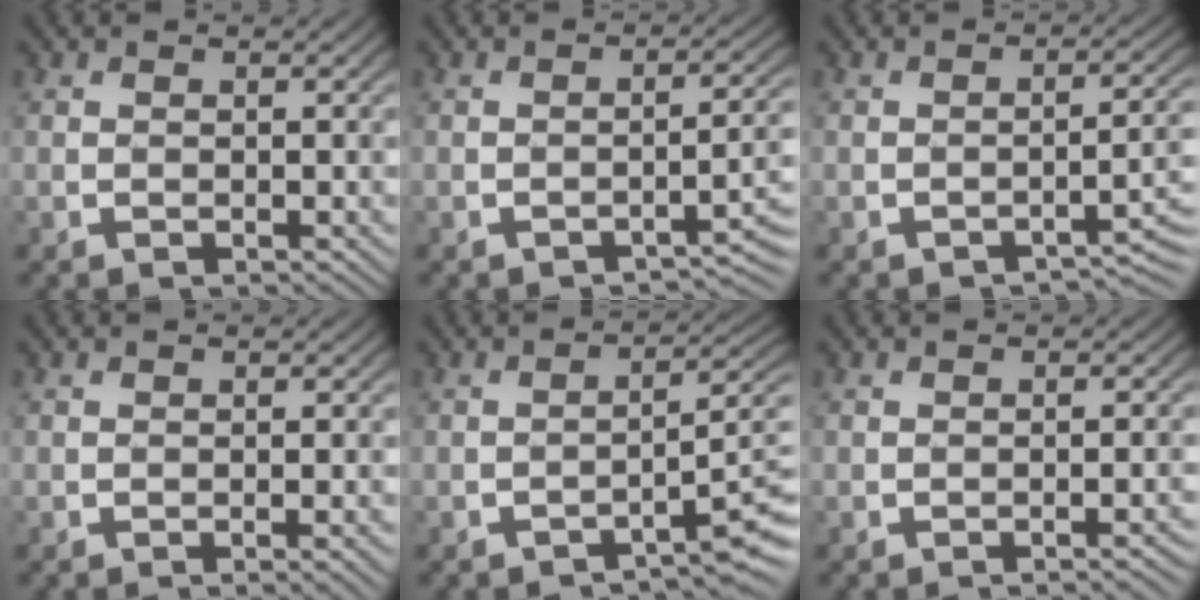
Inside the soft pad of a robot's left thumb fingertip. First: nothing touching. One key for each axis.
{"total": 4.2, "fx": -2.4, "fy": 1.1, "fz": 3.3, "tx": -0.039, "ty": 0.013, "tz": -0.039}
{"total": 4.0, "fx": -2.5, "fy": 0.9, "fz": 3.0, "tx": -0.035, "ty": 0.012, "tz": -0.039}
{"total": 2.0, "fx": -0.9, "fy": 0.3, "fz": 1.7, "tx": -0.020, "ty": 0.007, "tz": -0.017}
{"total": 5.3, "fx": -3.0, "fy": 1.1, "fz": 4.3, "tx": -0.052, "ty": 0.013, "tz": -0.046}
{"total": 2.4, "fx": -1.5, "fy": 0.5, "fz": 1.9, "tx": -0.016, "ty": 0.011, "tz": -0.027}